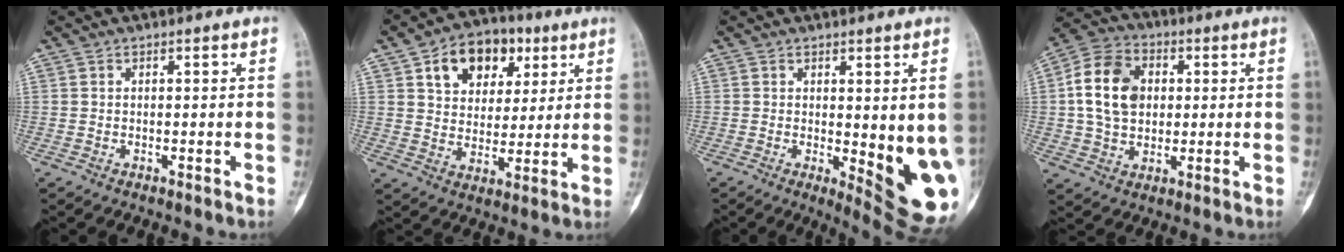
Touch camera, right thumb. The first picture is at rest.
{"total": 13.8, "force": [6.0, 9.7, 7.8], "torque": [-0.081, -0.009, 0.097]}
{"total": 12.1, "force": [-1.3, 4.1, 11.3], "torque": [-0.126, -0.026, -0.006]}
{"total": 13.3, "force": [1.7, 9.9, 8.7], "torque": [-0.141, 0.012, 0.024]}